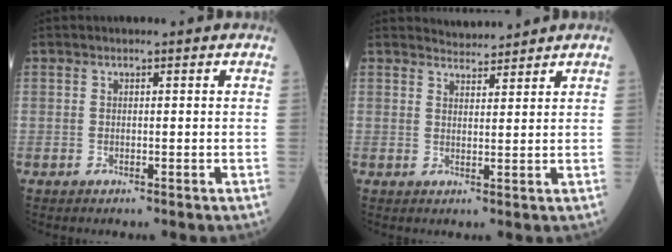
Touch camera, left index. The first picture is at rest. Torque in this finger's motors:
{"motor_torque": [-0.27, -0.24, -0.27, -0.05]}